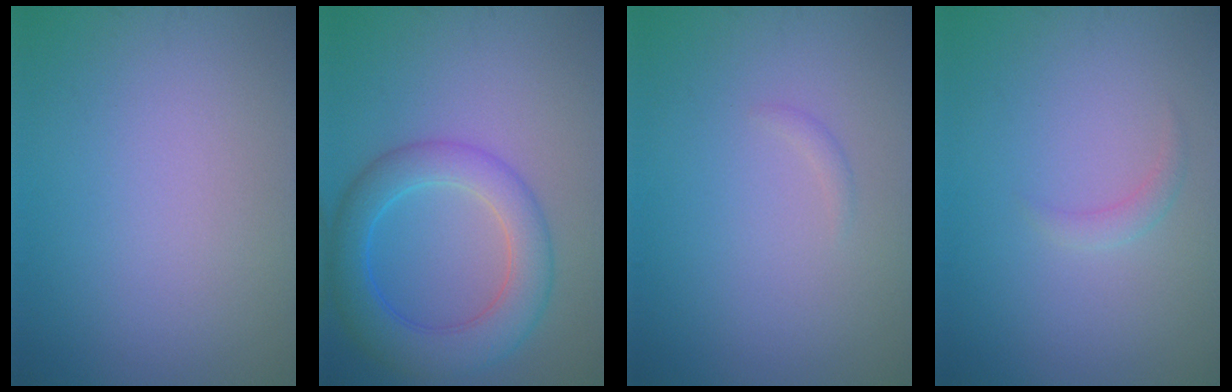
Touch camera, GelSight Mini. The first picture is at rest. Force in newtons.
{"total": 6.2, "press": 6.2, "slide": 0.2}
{"total": 0.6, "press": 0.6, "slide": 0.0}
{"total": 1.1, "press": 1.1, "slide": 0.1}